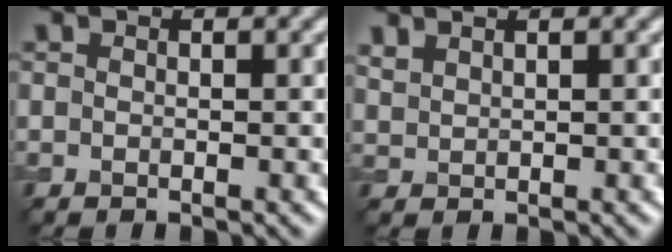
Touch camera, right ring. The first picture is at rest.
{"total": 1.3, "force": [1.2, 0.2, 0.2], "torque": [-0.011, 0.004, 0.031]}